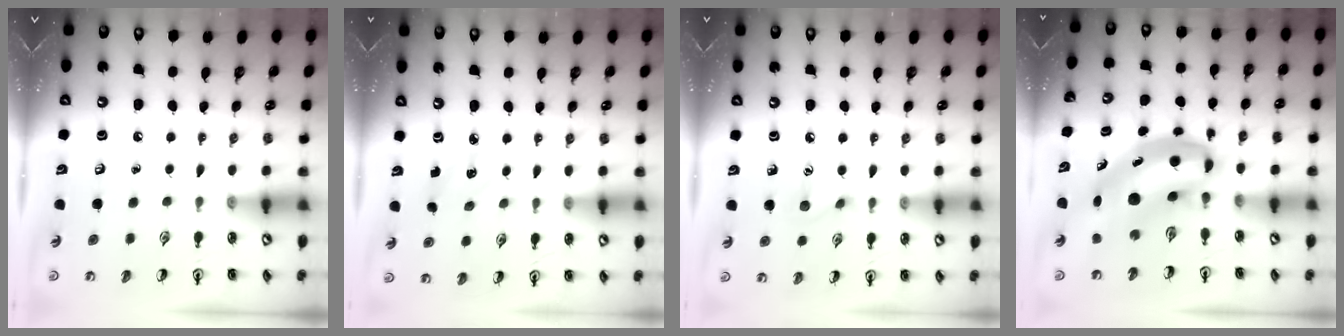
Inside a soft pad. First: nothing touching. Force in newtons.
{"total": 2.7, "press": 2.5, "slide": 1.0}
{"total": 5.3, "press": 5.2, "slide": 1.1}
{"total": 7.5, "press": 7.2, "slide": 2.3}